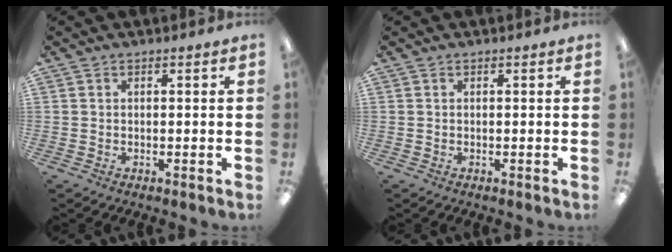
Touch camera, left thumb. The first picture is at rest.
{"total": 0.0}